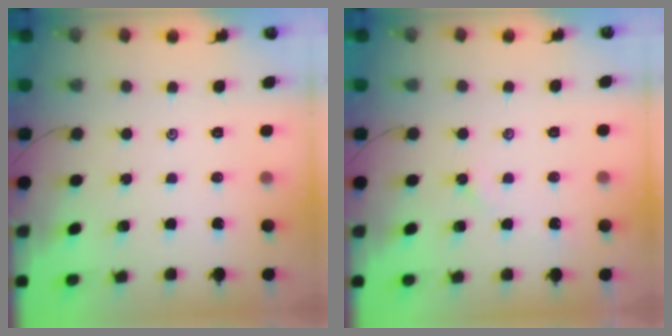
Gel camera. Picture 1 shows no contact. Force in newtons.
{"total": 4.2, "press": 4.2, "slide": 0.4}